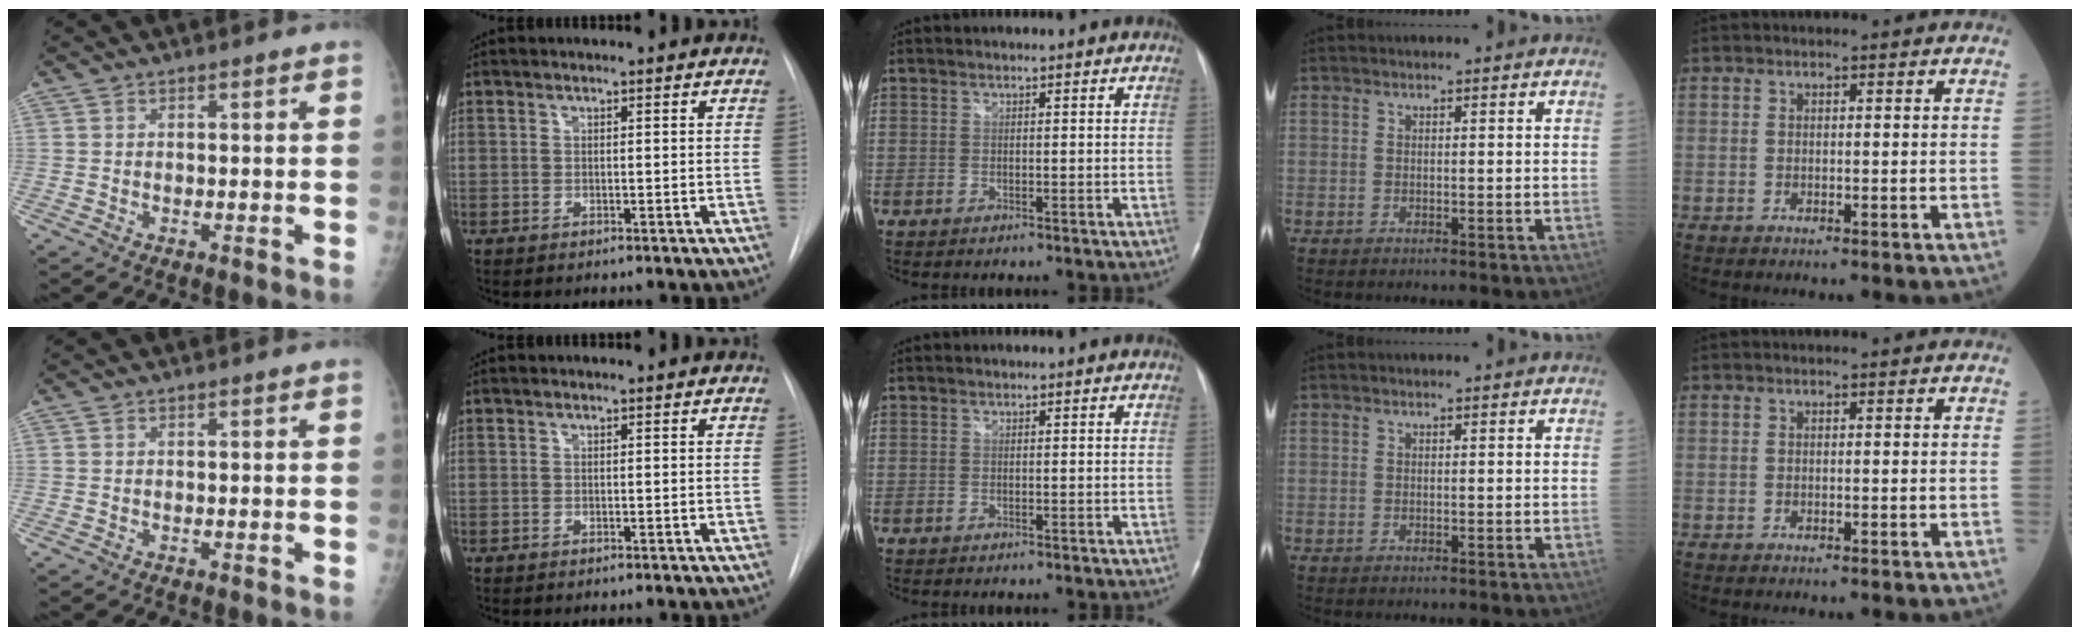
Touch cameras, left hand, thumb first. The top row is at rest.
{}